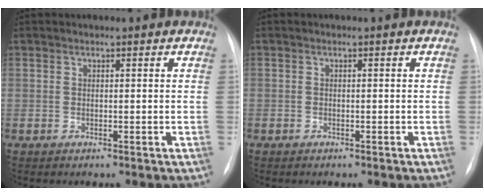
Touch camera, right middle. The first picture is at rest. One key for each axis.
{"total": 0.5, "fx": -0.3, "fy": 0.4, "fz": 0.0, "tx": -0.006, "ty": 0.003, "tz": -0.006}